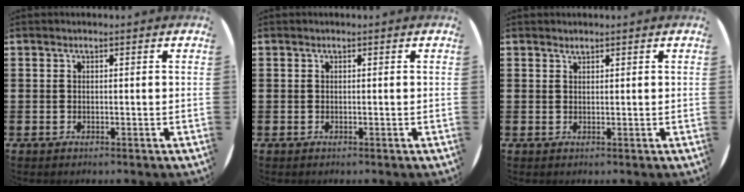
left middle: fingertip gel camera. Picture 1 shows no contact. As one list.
[{"total": 0.0}, {"total": 0.7, "force": [0.7, 0.0, -0.1], "torque": [0.002, 0.001, 0.013]}]